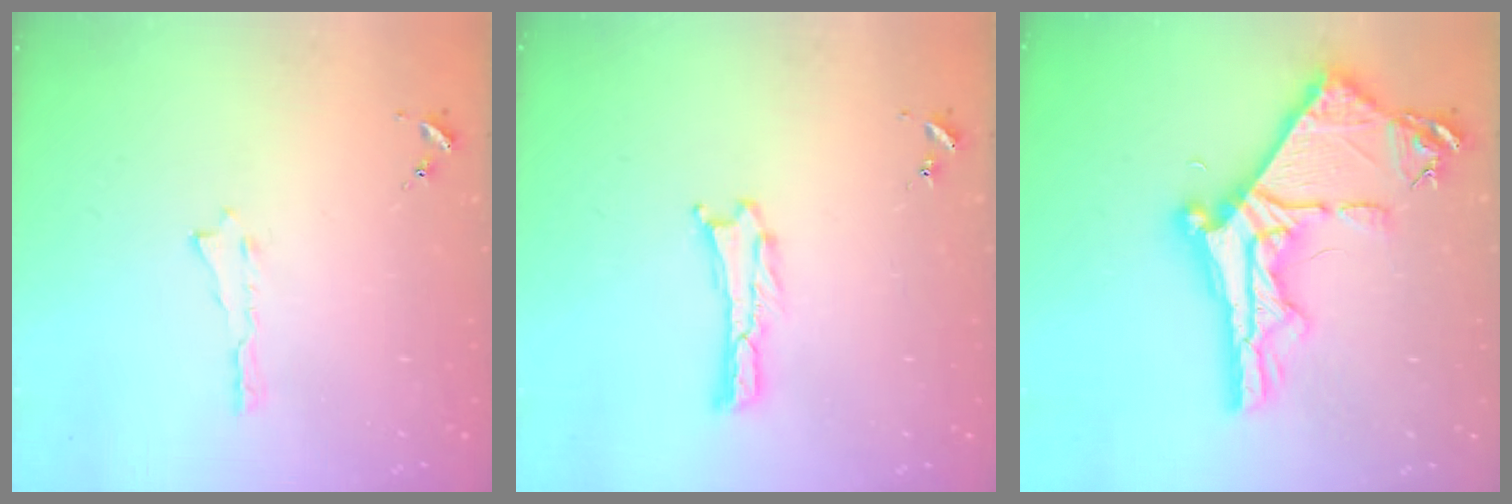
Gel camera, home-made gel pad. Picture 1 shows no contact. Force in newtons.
{"total": 0.0}
{"total": 10.5, "press": 10.4, "slide": 1.1}